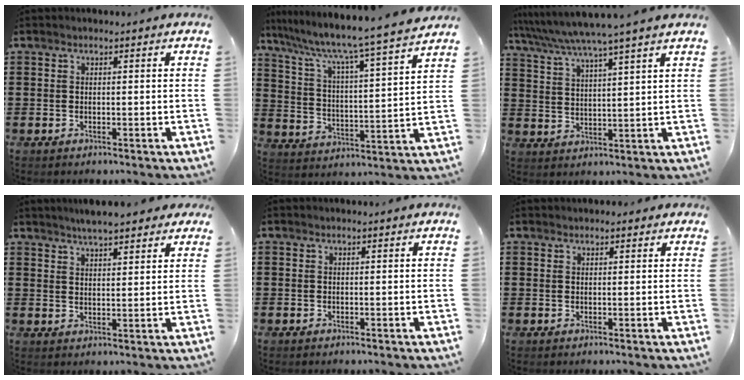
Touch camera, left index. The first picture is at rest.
{"total": 6.2, "force": [5.3, -0.8, 3.1], "torque": [-0.086, -0.052, 0.076]}
{"total": 5.7, "force": [5.0, -0.9, 2.5], "torque": [-0.068, -0.030, 0.082]}
{"total": 4.1, "force": [3.7, 0.5, 1.7], "torque": [-0.042, -0.004, 0.066]}
{"total": 0.0}
{"total": 0.9, "force": [0.8, 0.3, 0.3], "torque": [0.001, 0.000, 0.013]}